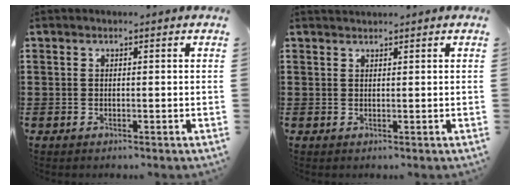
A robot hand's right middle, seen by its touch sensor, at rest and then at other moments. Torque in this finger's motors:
{"motor_torque": [-0.20, 0.04, 0.04, -0.01]}